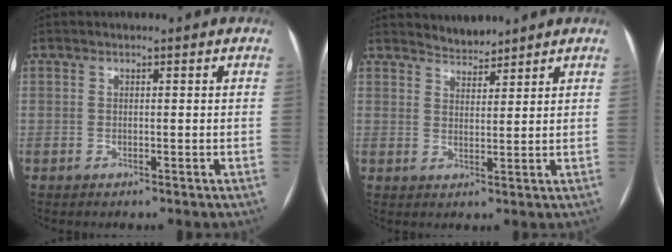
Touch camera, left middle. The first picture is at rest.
{"total": 3.0, "force": [3.0, 0.5, -0.1], "torque": [-0.001, 0.006, 0.056]}